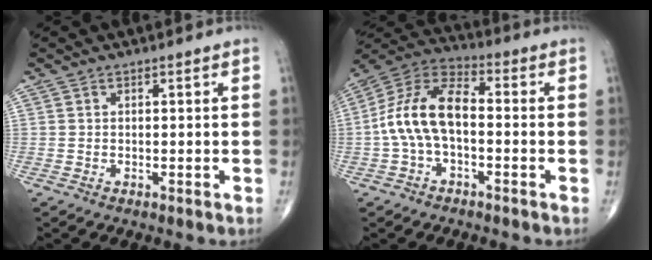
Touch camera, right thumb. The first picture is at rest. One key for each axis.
{"total": 12.6, "fx": -1.2, "fy": 6.8, "fz": 10.5, "tx": -0.209, "ty": 0.040, "tz": -0.033}